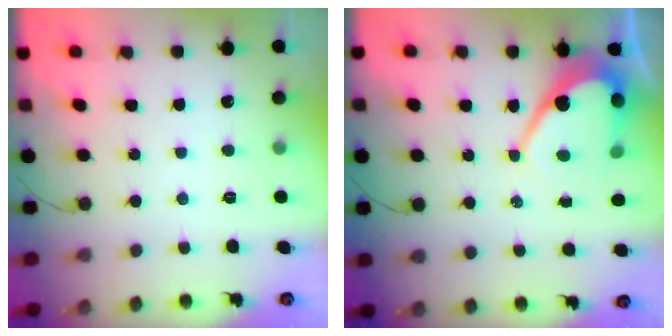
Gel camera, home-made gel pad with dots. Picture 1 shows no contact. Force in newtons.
{"total": 10.9, "press": 10.9, "slide": 1.0}